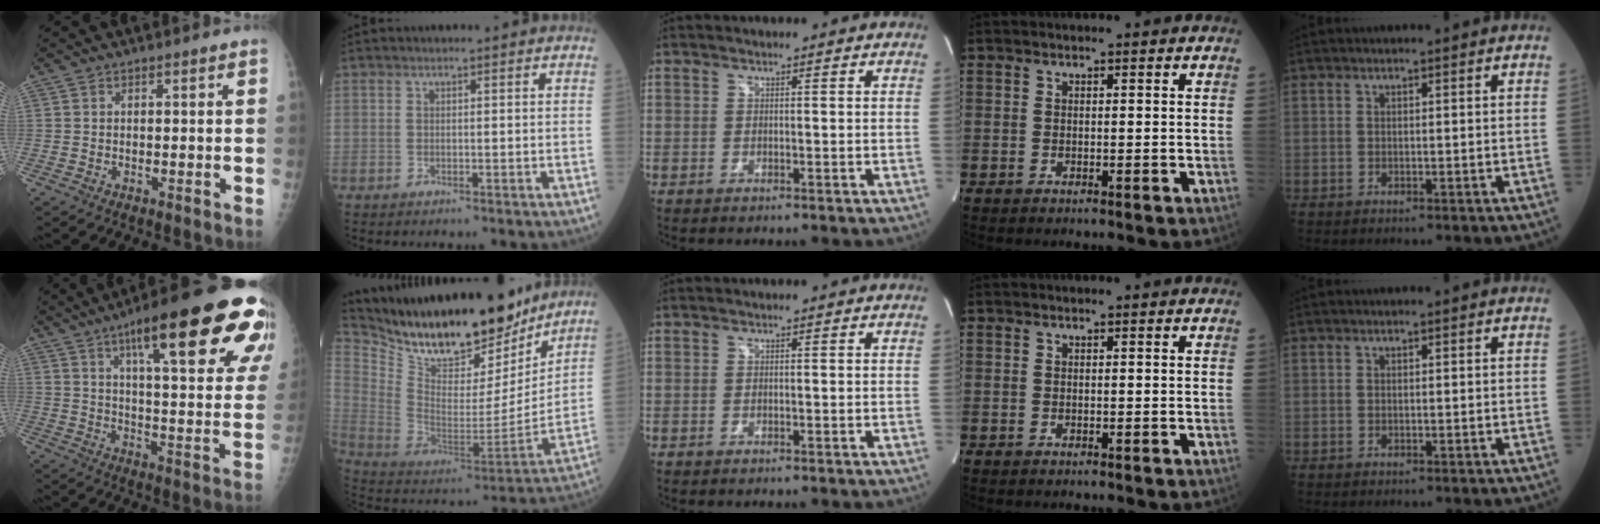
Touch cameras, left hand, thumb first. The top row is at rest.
{"thumb": {"total": 28.4, "force": [15.0, 6.6, 23.2], "torque": [-0.274, -0.028, 0.211]}, "index": {"total": 25.3, "force": [21.7, 6.4, 11.4], "torque": [-0.213, -0.020, 0.351]}}